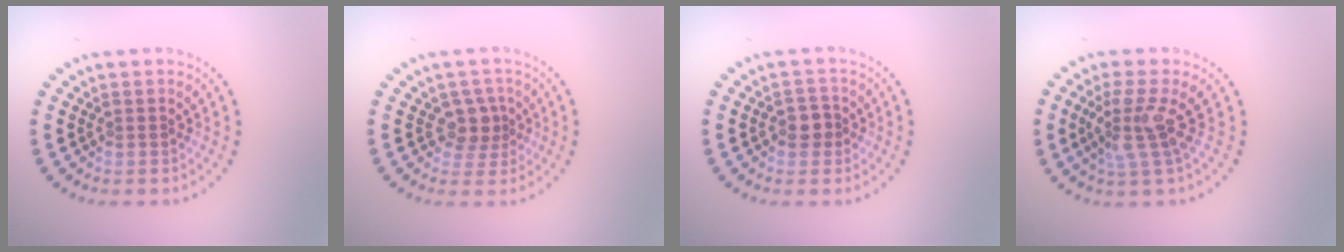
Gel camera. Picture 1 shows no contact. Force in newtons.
{"total": 2.5, "press": 2.0, "slide": 1.5}
{"total": 1.9, "press": 1.9, "slide": 0.6}
{"total": 3.3, "press": 2.5, "slide": 2.1}